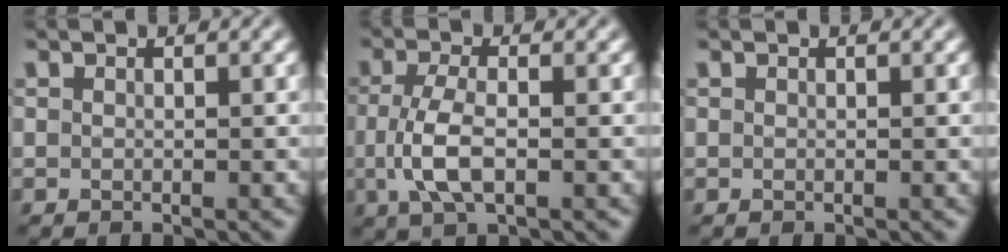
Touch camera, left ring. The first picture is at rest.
{"total": 4.1, "force": [-0.6, 1.7, 3.7], "torque": [-0.091, -0.003, -0.015]}
{"total": 0.0}